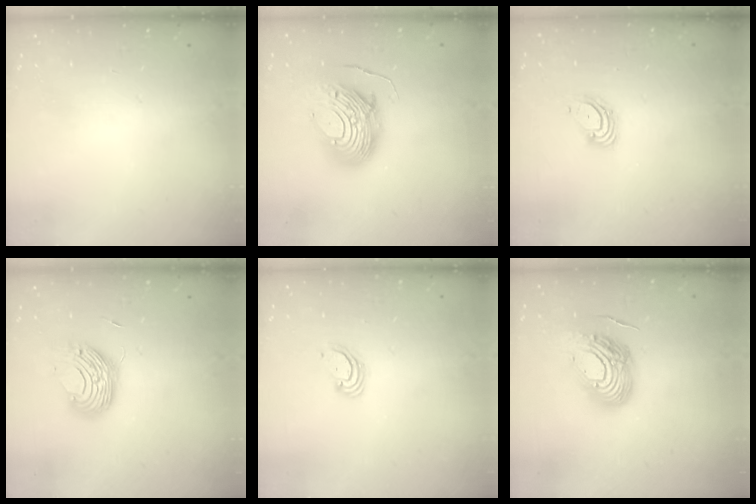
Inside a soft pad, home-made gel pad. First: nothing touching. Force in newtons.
{"total": 13.5, "press": 13.4, "slide": 0.8}
{"total": 3.3, "press": 3.3, "slide": 0.3}
{"total": 9.4, "press": 9.4, "slide": 0.3}
{"total": 2.4, "press": 2.4, "slide": 0.2}
{"total": 15.0, "press": 14.9, "slide": 1.5}